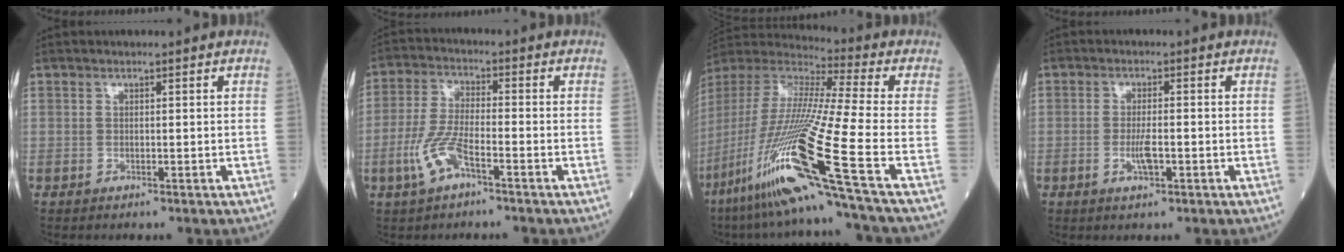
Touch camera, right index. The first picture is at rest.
{"total": 6.9, "force": [-3.4, 1.7, 5.8], "torque": [-0.138, -0.003, -0.068]}
{"total": 25.1, "force": [-11.6, -1.4, 22.2], "torque": [-0.458, -0.057, -0.223]}
{"total": 3.1, "force": [-0.9, 0.7, 2.9], "torque": [-0.060, -0.002, -0.015]}